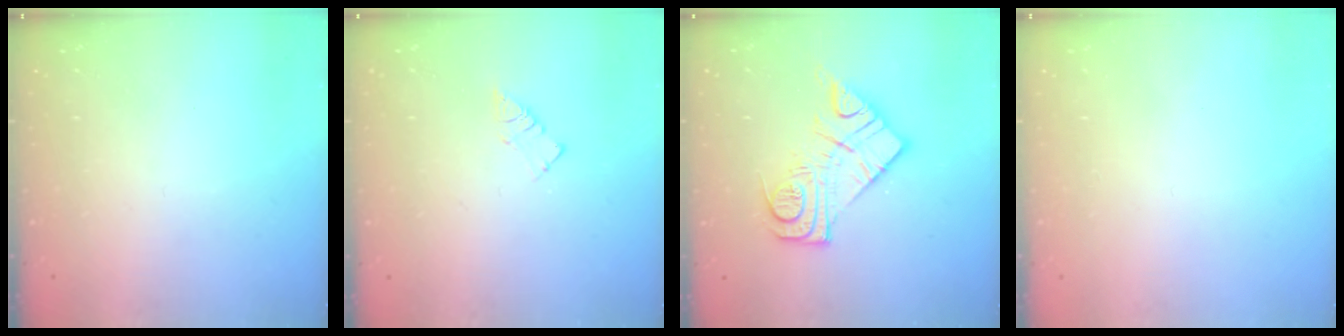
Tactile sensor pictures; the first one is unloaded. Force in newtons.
{"total": 3.3, "press": 3.3, "slide": 0.2}
{"total": 14.0, "press": 13.9, "slide": 0.8}
{"total": 1.6, "press": 1.6, "slide": 0.1}